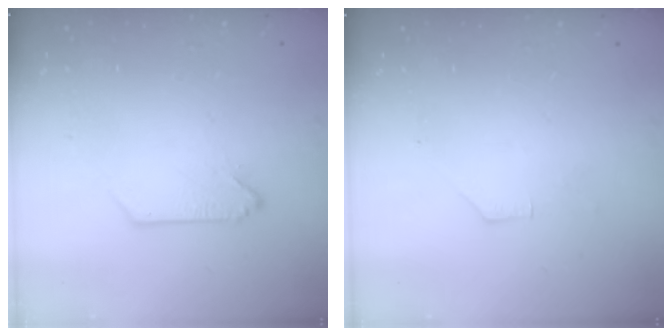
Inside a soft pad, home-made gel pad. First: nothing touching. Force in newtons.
{"total": 1.0, "press": 1.0, "slide": 0.2}